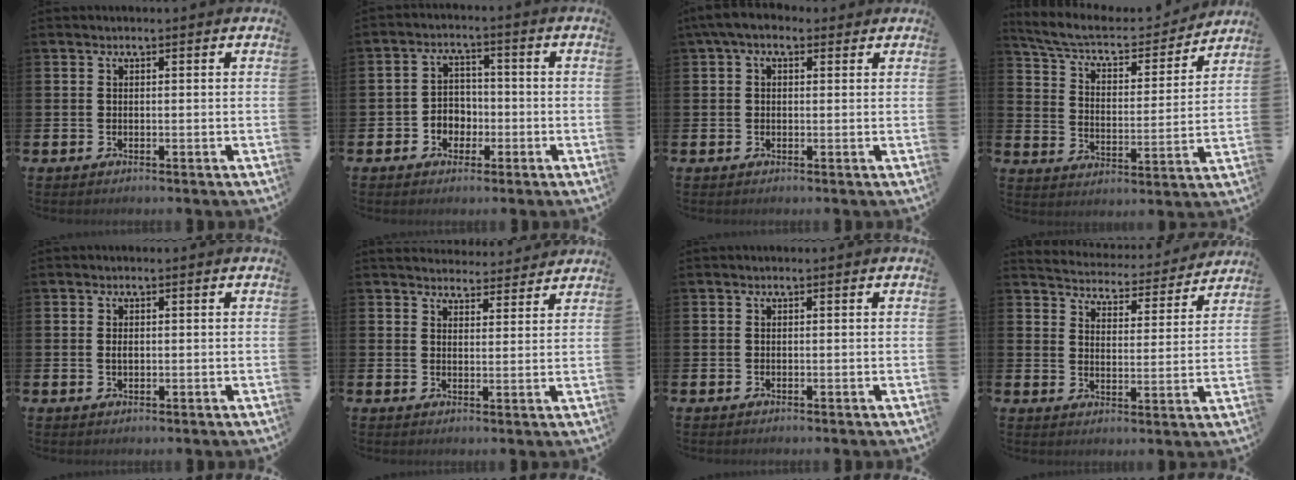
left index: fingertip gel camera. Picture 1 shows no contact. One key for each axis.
{"total": 3.4, "fx": -1.2, "fy": 3.0, "fz": 1.0, "tx": -0.029, "ty": 0.004, "tz": -0.030}
{"total": 3.8, "fx": 2.5, "fy": 1.9, "fz": 2.1, "tx": -0.057, "ty": 0.008, "tz": 0.046}
{"total": 7.7, "fx": 6.9, "fy": 2.1, "fz": 2.6, "tx": -0.082, "ty": -0.050, "tz": 0.114}
{"total": 0.9, "fx": 0.1, "fy": 0.5, "fz": 0.7, "tx": -0.015, "ty": 0.004, "tz": 0.001}
{"total": 4.0, "fx": 3.9, "fy": 0.9, "fz": -0.1, "tx": 0.000, "ty": -0.025, "tz": 0.069}
{"total": 0.0}
{"total": 4.8, "fx": 4.8, "fy": 0.6, "fz": 0.1, "tx": -0.025, "ty": -0.043, "tz": 0.080}